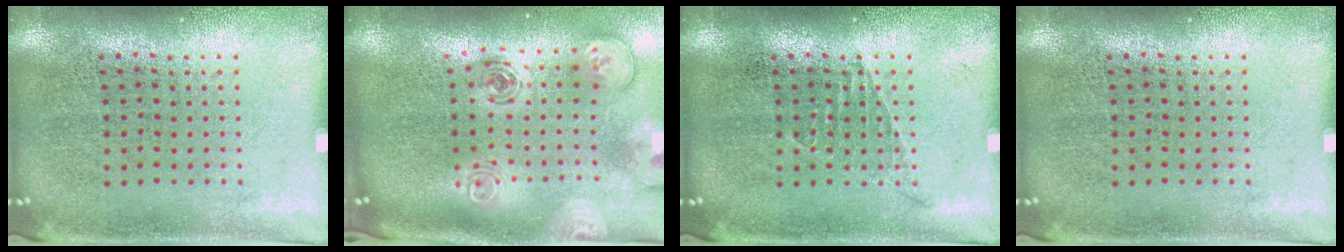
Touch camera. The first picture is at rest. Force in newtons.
{"total": 2.9, "press": 2.0, "slide": 2.1}
{"total": 0.7, "press": 0.7, "slide": 0.1}
{"total": 0.0}